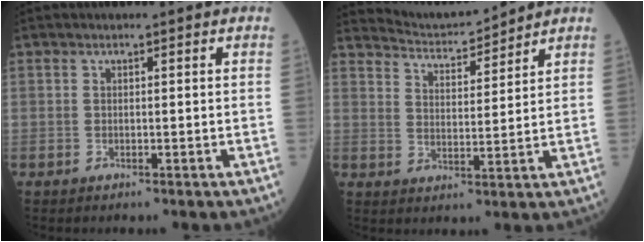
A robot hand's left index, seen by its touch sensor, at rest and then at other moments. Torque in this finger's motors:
{"motor_torque": [0.09, -0.39, -0.11, -0.04]}